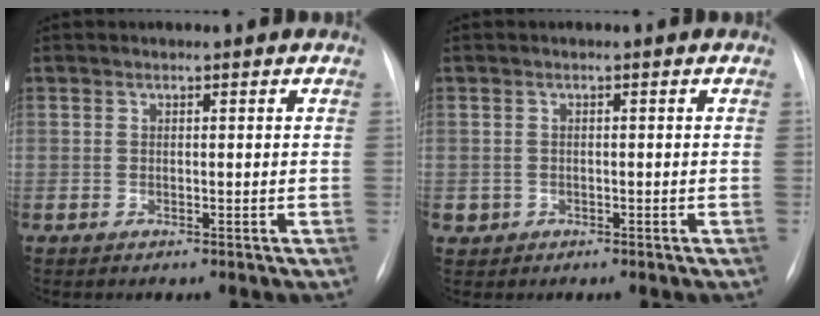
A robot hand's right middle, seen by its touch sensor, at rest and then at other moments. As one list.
[{"total": 1.3, "force": [-0.4, 1.2, 0.1], "torque": [-0.002, 0.005, -0.004]}]